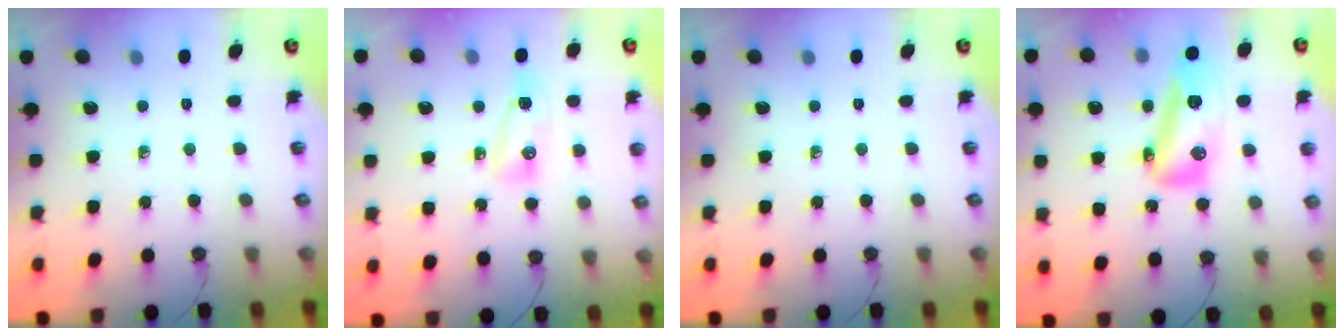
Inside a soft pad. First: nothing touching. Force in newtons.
{"total": 8.8, "press": 8.4, "slide": 2.8}
{"total": 0.0}
{"total": 16.5, "press": 16.4, "slide": 1.7}